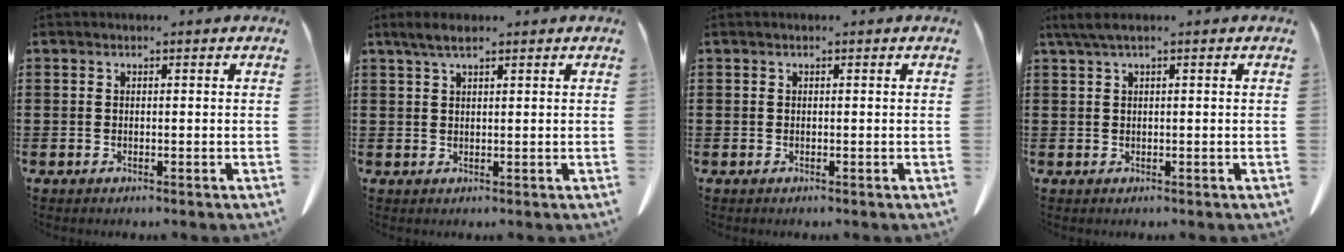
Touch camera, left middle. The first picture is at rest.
{"total": 2.9, "force": [1.8, 0.6, 2.2], "torque": [-0.047, 0.001, 0.034]}
{"total": 0.0}
{"total": 1.7, "force": [0.8, 0.0, 1.5], "torque": [-0.036, -0.007, 0.014]}